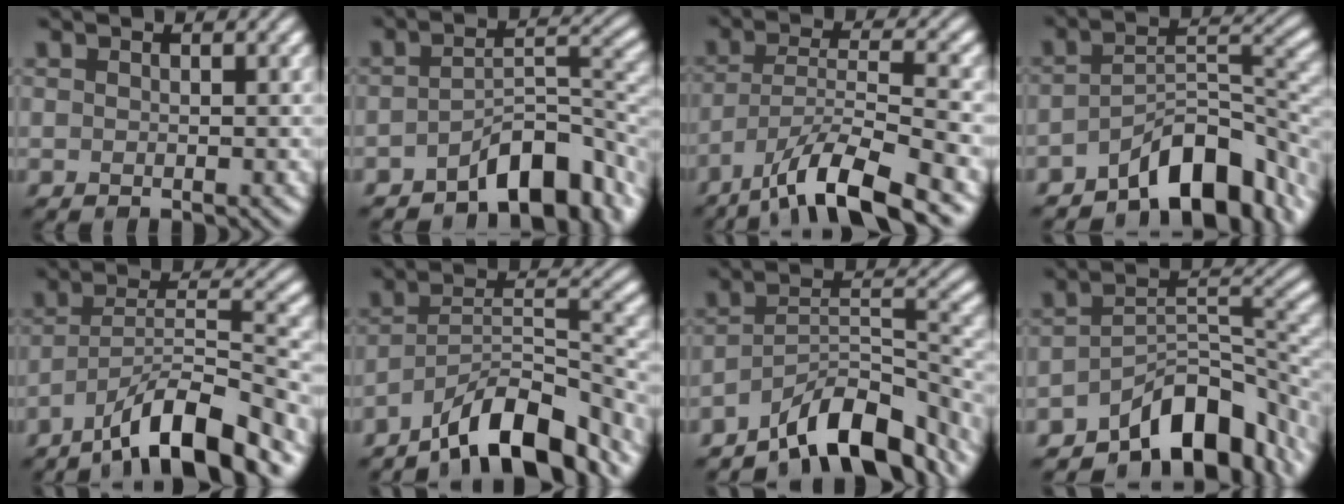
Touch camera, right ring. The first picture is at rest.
{"total": 7.6, "force": [-4.7, 3.1, 5.1], "torque": [-0.060, 0.004, -0.078]}
{"total": 8.7, "force": [-6.0, 1.9, 6.0], "torque": [-0.099, 0.004, -0.112]}
{"total": 9.2, "force": [-6.0, 3.8, 6.0], "torque": [-0.072, 0.003, -0.099]}
{"total": 9.2, "force": [-6.5, 2.1, 6.1], "torque": [-0.096, 0.009, -0.117]}
{"total": 9.7, "force": [-7.3, 2.6, 5.9], "torque": [-0.081, 0.012, -0.135]}
{"total": 9.6, "force": [-7.2, 3.1, 5.6], "torque": [-0.071, 0.007, -0.132]}
{"total": 10.2, "force": [-6.7, 4.4, 6.2], "torque": [-0.072, -0.003, -0.113]}